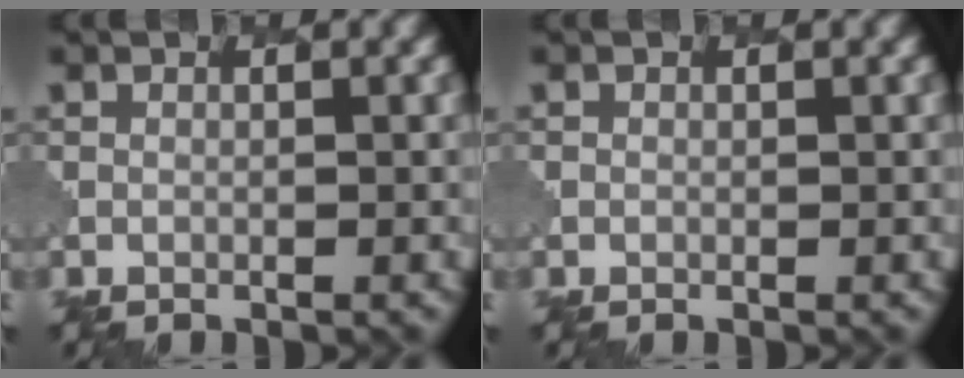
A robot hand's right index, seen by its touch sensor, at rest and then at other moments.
{"total": 0.0}